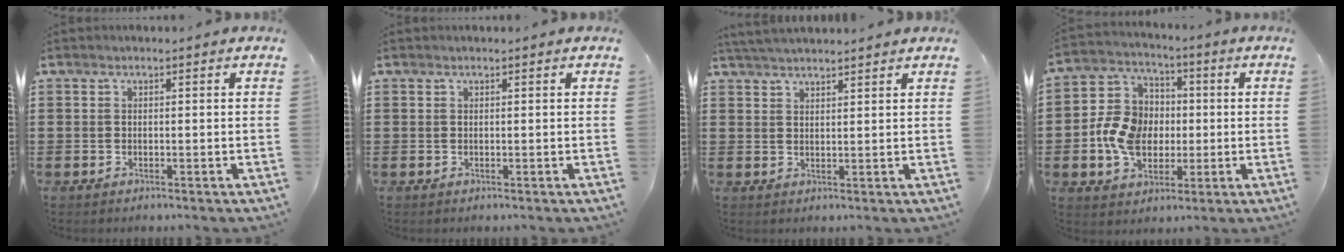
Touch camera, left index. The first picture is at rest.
{"total": 0.0}
{"total": 3.2, "force": [3.1, -0.1, 0.7], "torque": [-0.022, -0.005, 0.060]}
{"total": 9.6, "force": [-1.1, 7.9, 5.3], "torque": [-0.130, 0.025, -0.017]}